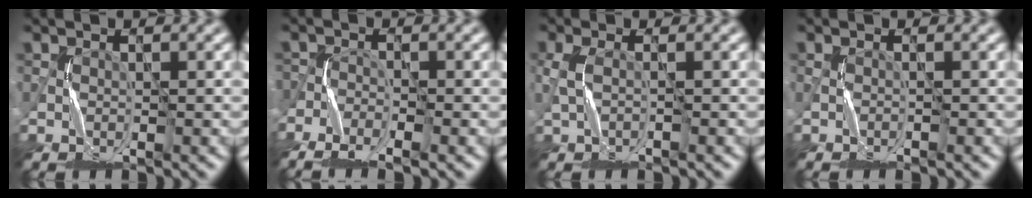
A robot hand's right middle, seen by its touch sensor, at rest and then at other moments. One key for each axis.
{"total": 5.4, "fx": -4.6, "fy": 1.8, "fz": 2.4, "tx": -0.042, "ty": -0.016, "tz": -0.075}
{"total": 1.0, "fx": -0.2, "fy": 0.3, "fz": 0.9, "tx": -0.023, "ty": 0.009, "tz": -0.006}
{"total": 0.5, "fx": -0.5, "fy": -0.2, "fz": 0.0, "tx": 0.000, "ty": 0.002, "tz": -0.010}